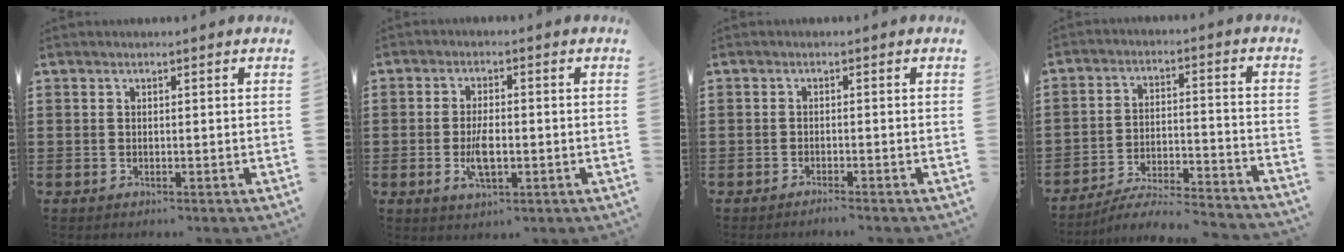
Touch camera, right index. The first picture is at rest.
{"total": 4.7, "force": [-1.0, 1.9, 4.1], "torque": [-0.085, 0.001, -0.019]}
{"total": 1.3, "force": [-1.2, -0.2, 0.3], "torque": [-0.006, 0.000, -0.024]}
{"total": 6.3, "force": [-5.9, 0.3, 2.2], "torque": [-0.037, 0.001, -0.116]}